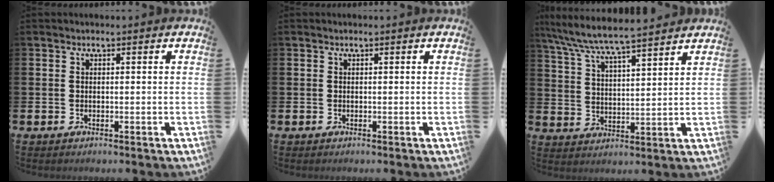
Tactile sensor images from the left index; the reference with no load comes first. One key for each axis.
{"total": 0.0}
{"total": 7.2, "fx": 6.8, "fy": 0.4, "fz": 2.1, "tx": -0.067, "ty": -0.041, "tz": 0.120}